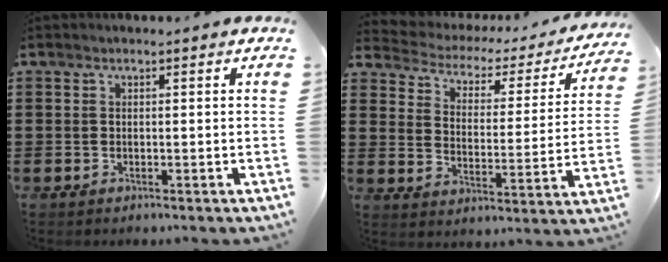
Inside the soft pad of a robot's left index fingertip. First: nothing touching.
{"total": 2.3, "force": [1.6, 1.4, 0.9], "torque": [-0.034, -0.015, 0.016]}